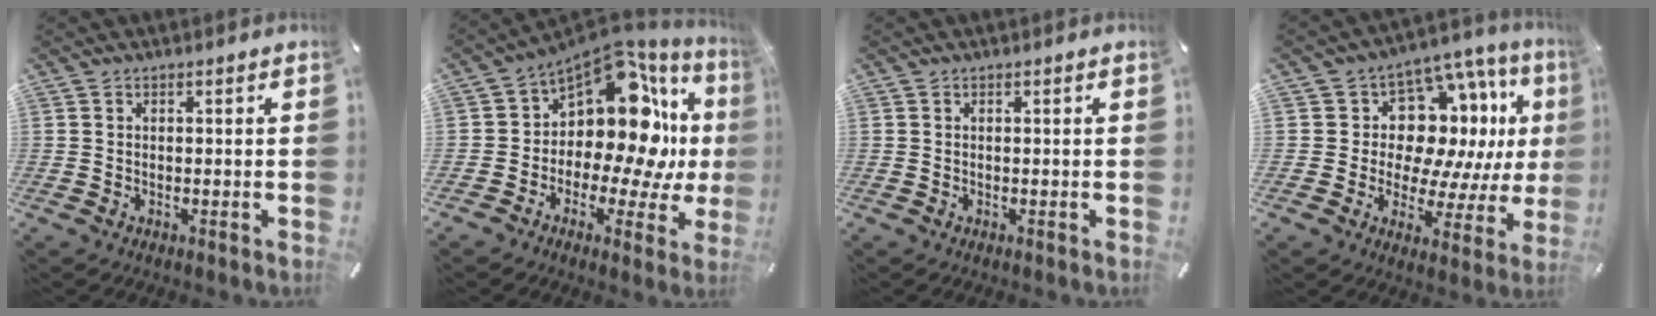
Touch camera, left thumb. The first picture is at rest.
{"total": 16.1, "force": [3.4, 10.2, 12.0], "torque": [-0.177, -0.050, 0.050]}
{"total": 0.0}
{"total": 14.6, "force": [4.8, 11.7, 7.3], "torque": [-0.097, -0.055, 0.099]}